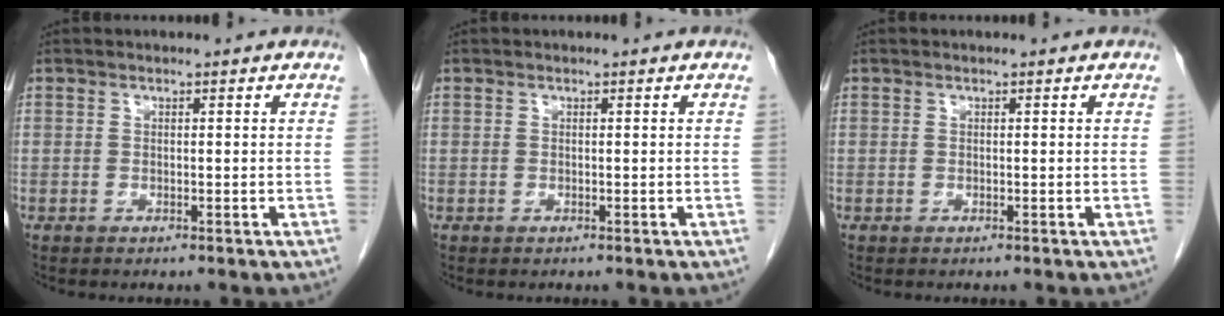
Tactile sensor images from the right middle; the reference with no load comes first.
{"total": 0.0}
{"total": 0.0}